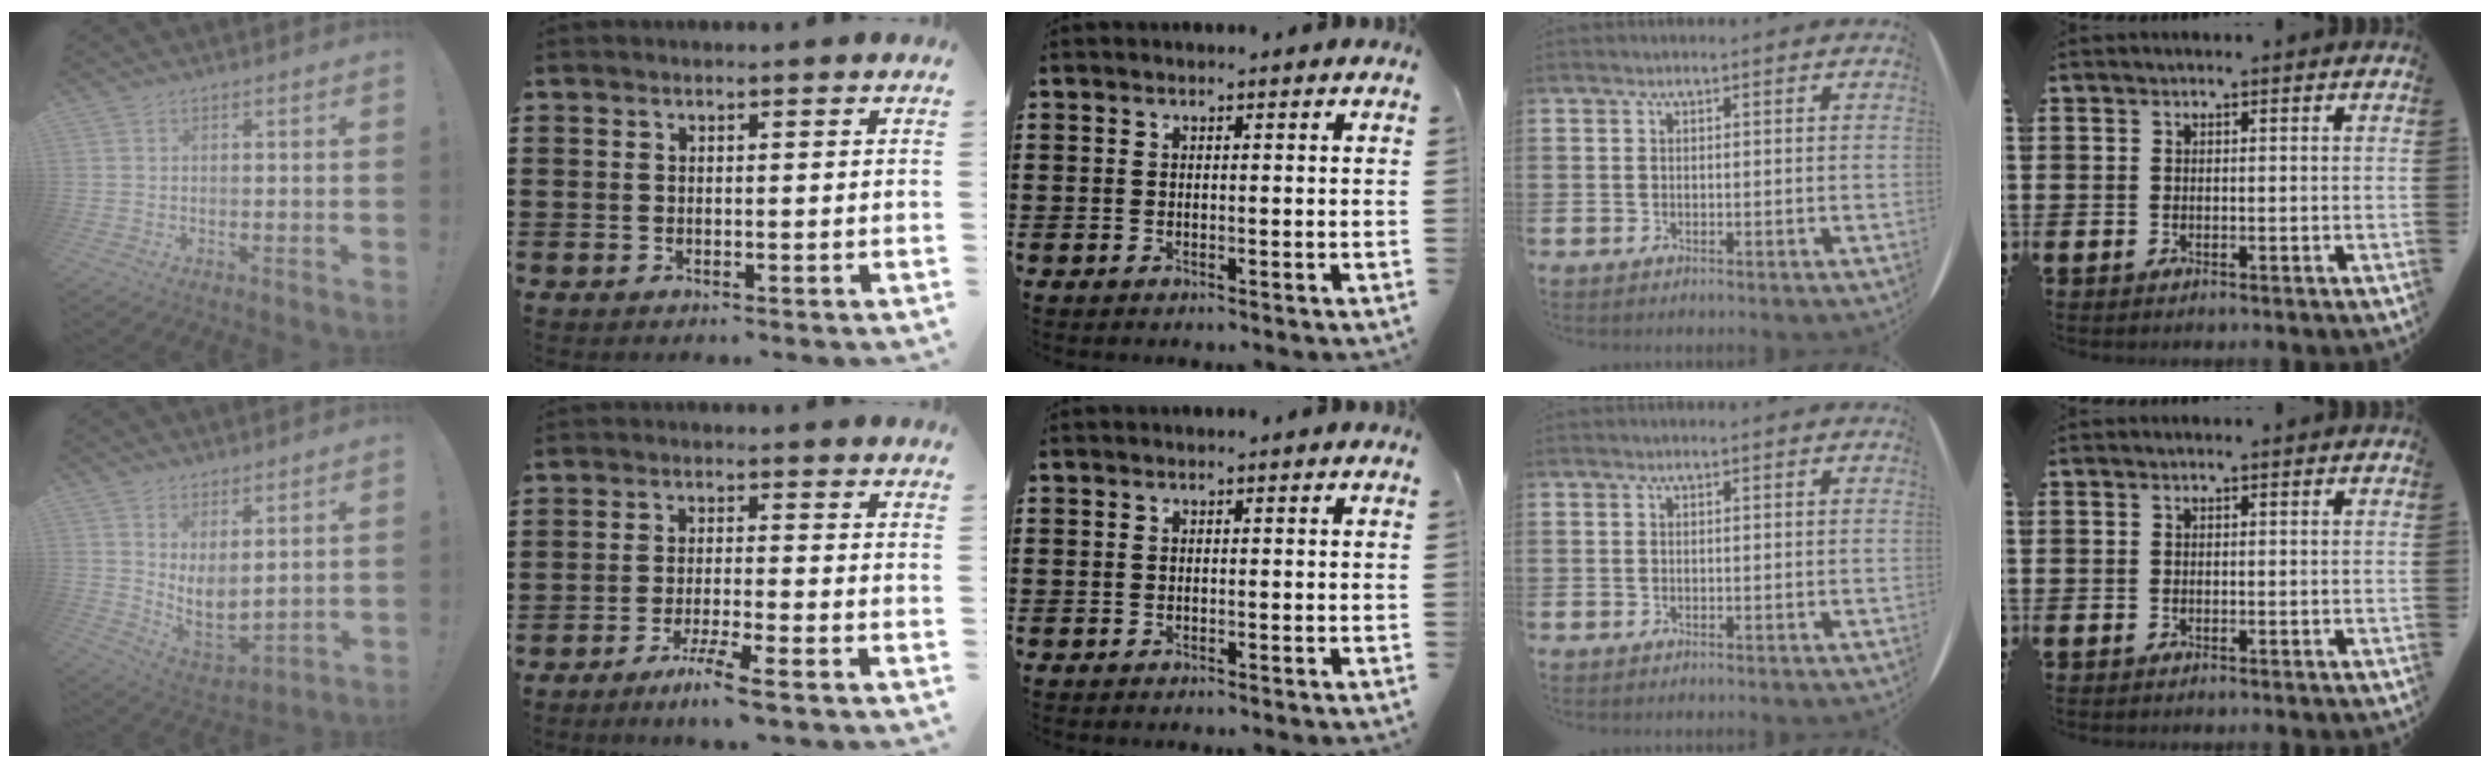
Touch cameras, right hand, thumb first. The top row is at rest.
{"thumb": {"total": 7.5, "force": [3.4, 4.0, 5.3], "torque": [-0.072, -0.054, 0.077]}, "index": {"total": 4.8, "force": [-3.4, -0.4, 3.3], "torque": [-0.068, -0.013, -0.063]}}